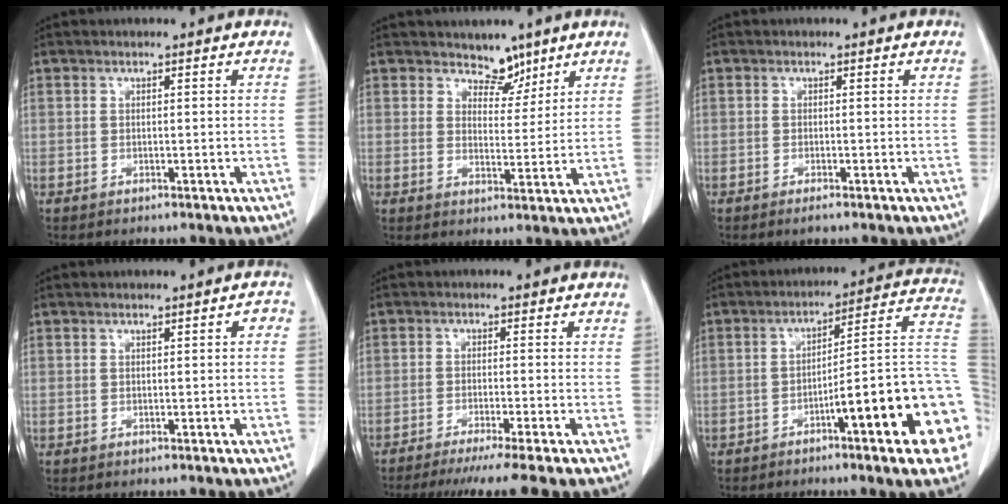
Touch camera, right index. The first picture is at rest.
{"total": 4.3, "force": [3.5, 2.3, 1.0], "torque": [-0.004, -0.005, 0.059]}
{"total": 1.0, "force": [-0.8, 0.0, 0.6], "torque": [-0.013, -0.003, -0.012]}
{"total": 1.1, "force": [0.0, 0.5, 1.0], "torque": [-0.003, 0.005, 0.000]}
{"total": 9.7, "force": [-8.1, -1.5, 5.2], "torque": [-0.049, -0.029, -0.121]}
{"total": 18.1, "force": [-5.7, 1.5, 17.1], "torque": [-0.149, 0.029, -0.073]}